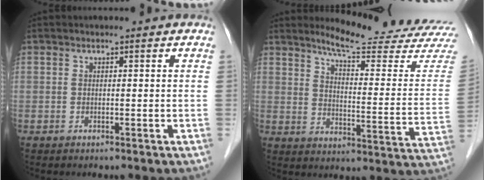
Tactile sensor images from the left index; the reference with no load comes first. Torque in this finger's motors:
{"motor_torque": [-0.26, -0.28, 0.04, 0.00]}